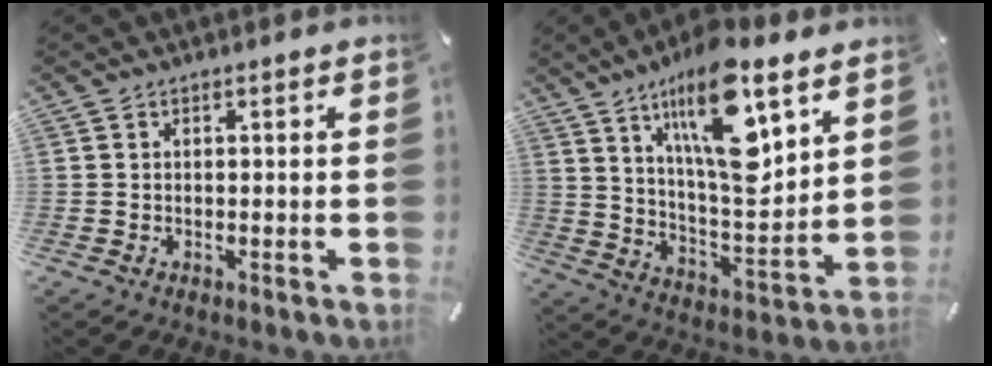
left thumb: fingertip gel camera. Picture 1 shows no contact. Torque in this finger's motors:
{"motor_torque": [2.77, 2.23, 1.78, -0.99, 0.71]}